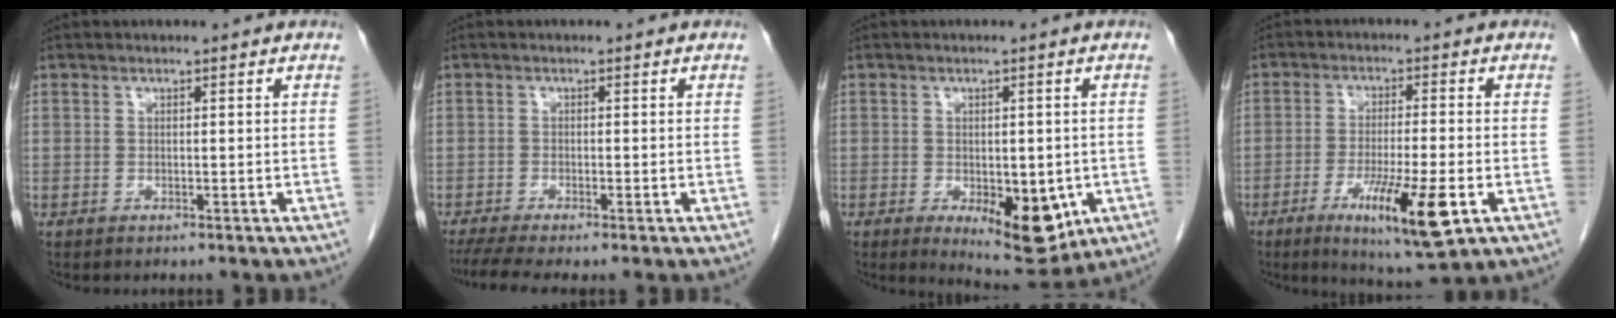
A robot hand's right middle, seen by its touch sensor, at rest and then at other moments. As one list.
[{"total": 4.8, "force": [-3.6, 0.3, 3.2], "torque": [-0.059, -0.010, -0.063]}, {"total": 9.9, "force": [-3.2, 4.1, 8.5], "torque": [-0.109, -0.015, -0.031]}, {"total": 11.3, "force": [-4.6, 1.0, 10.3], "torque": [-0.177, -0.029, -0.070]}]